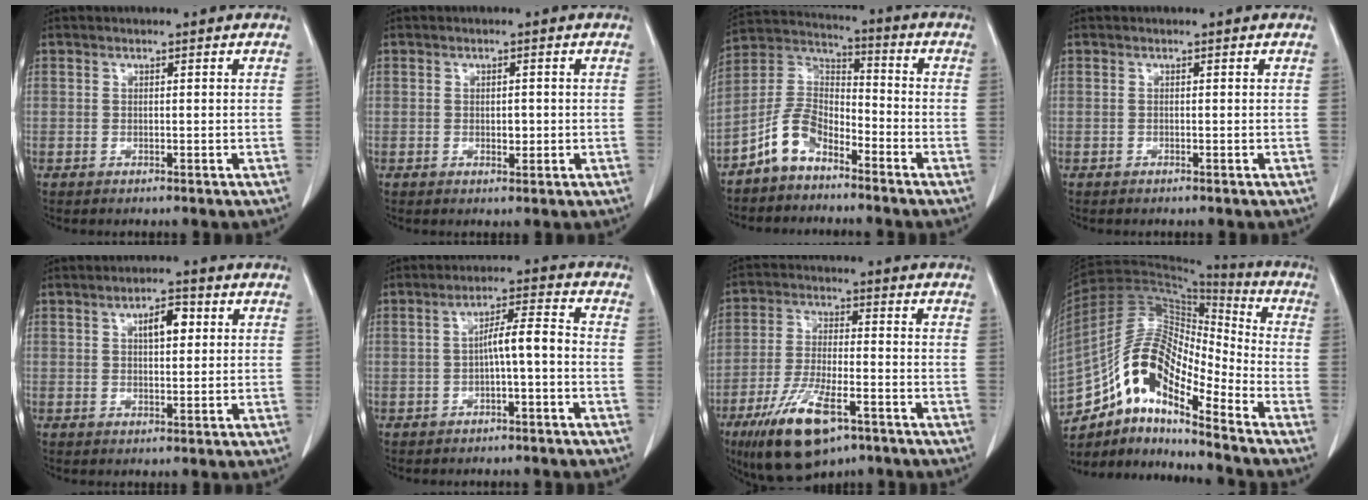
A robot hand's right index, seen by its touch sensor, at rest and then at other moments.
{"total": 1.7, "force": [-0.1, 1.0, 1.4], "torque": [-0.019, 0.001, 0.004]}
{"total": 8.4, "force": [-5.8, 4.2, 4.3], "torque": [-0.096, 0.025, -0.120]}
{"total": 0.0}
{"total": 4.3, "force": [1.4, 1.7, 3.7], "torque": [-0.059, 0.007, 0.021]}
{"total": 5.2, "force": [-1.1, 0.5, 5.1], "torque": [-0.083, 0.021, -0.015]}
{"total": 13.4, "force": [-7.8, 4.2, 10.0], "torque": [-0.198, -0.017, -0.131]}
{"total": 15.3, "force": [-9.6, 4.5, 11.0], "torque": [-0.205, 0.044, -0.167]}